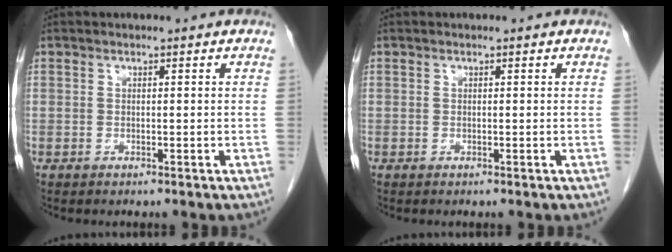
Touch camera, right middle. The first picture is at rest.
{"total": 0.0}